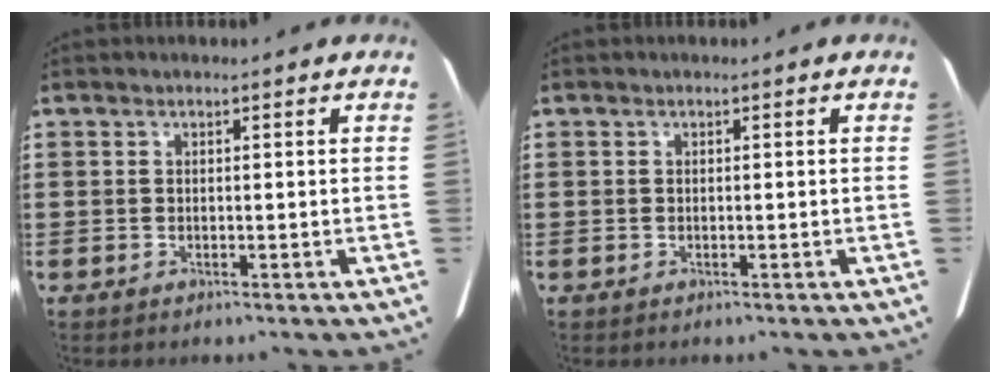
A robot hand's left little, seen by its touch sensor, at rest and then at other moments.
{"total": 0.0}